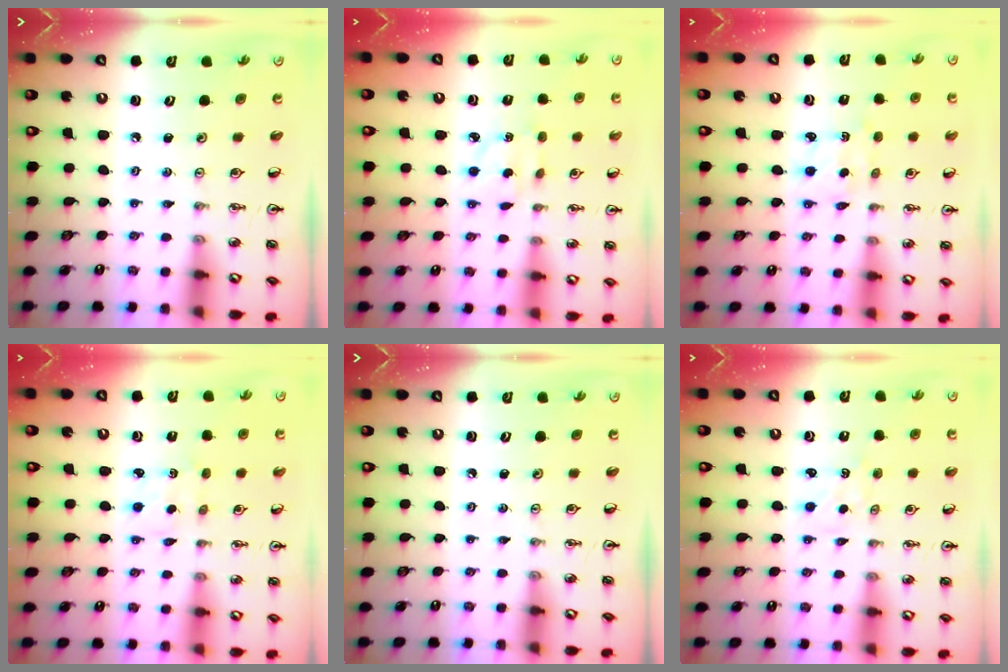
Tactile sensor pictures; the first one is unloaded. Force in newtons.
{"total": 2.9, "press": 2.9, "slide": 0.6}
{"total": 2.2, "press": 2.1, "slide": 0.5}
{"total": 2.1, "press": 2.0, "slide": 0.6}
{"total": 0.0}
{"total": 1.2, "press": 1.1, "slide": 0.2}